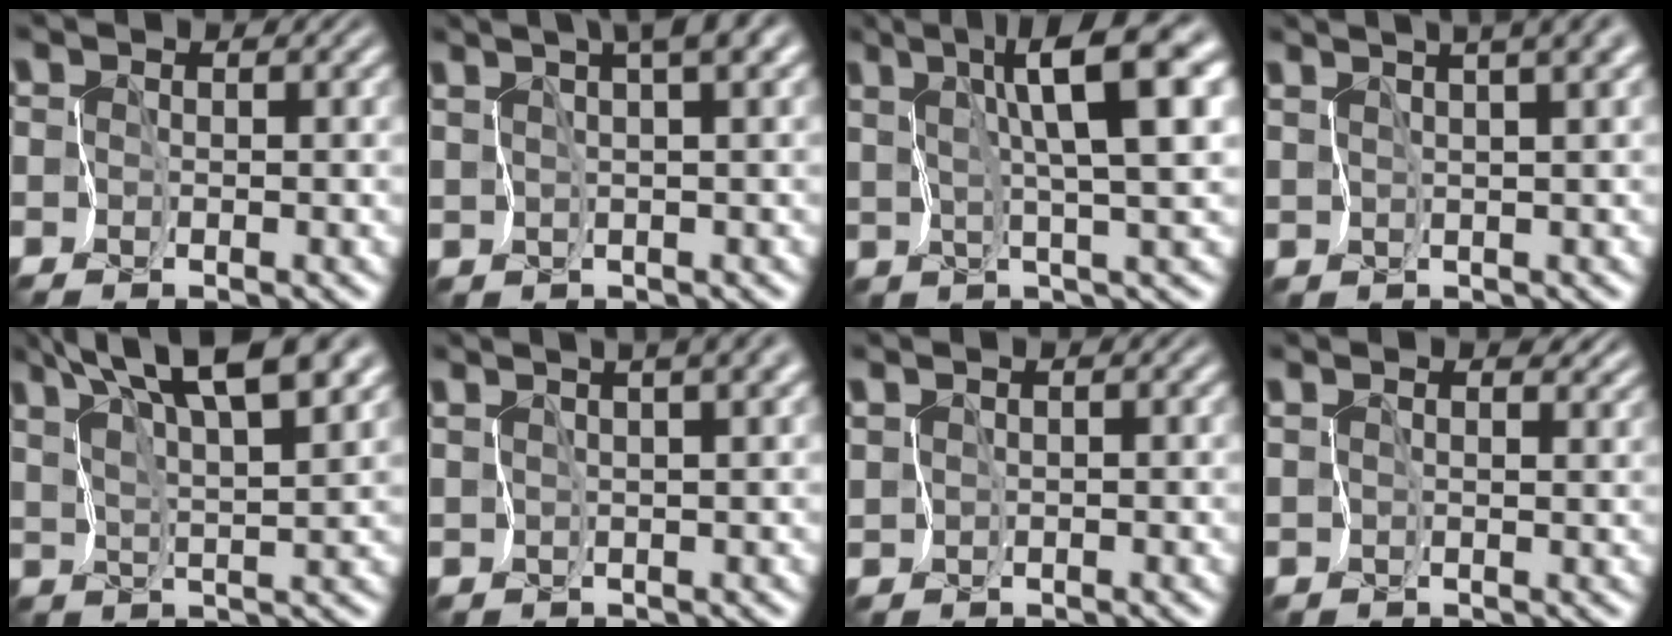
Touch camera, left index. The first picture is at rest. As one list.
[{"total": 5.3, "force": [3.3, 0.8, 4.1], "torque": [-0.069, 0.018, 0.059]}, {"total": 8.7, "force": [3.6, 1.3, 7.8], "torque": [-0.121, 0.011, 0.063]}, {"total": 9.1, "force": [5.6, 3.2, 6.4], "torque": [-0.081, 0.040, 0.074]}, {"total": 11.2, "force": [7.6, 3.4, 7.6], "torque": [-0.125, 0.033, 0.099]}, {"total": 8.2, "force": [5.1, 2.8, 5.8], "torque": [-0.077, 0.038, 0.071]}, {"total": 0.8, "force": [0.8, 0.2, -0.2], "torque": [-0.003, 0.000, 0.018]}, {"total": 2.5, "force": [2.2, 0.9, 0.8], "torque": [-0.024, 0.001, 0.034]}]